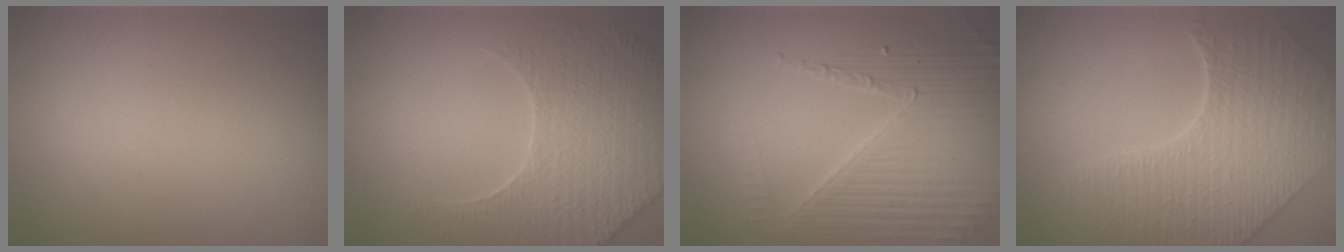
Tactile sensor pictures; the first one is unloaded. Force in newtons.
{"total": 5.1, "press": 4.7, "slide": 2.0}
{"total": 4.7, "press": 4.0, "slide": 2.5}
{"total": 8.4, "press": 6.1, "slide": 5.7}